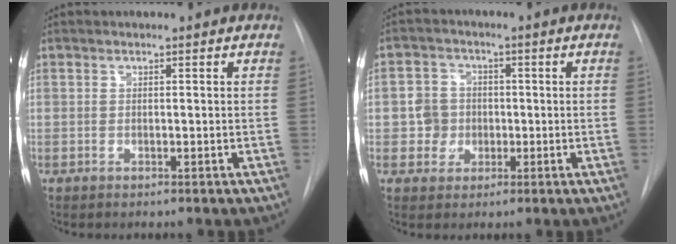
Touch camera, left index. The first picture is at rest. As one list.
[{"total": 4.7, "force": [-0.5, 4.6, 0.9], "torque": [-0.017, 0.018, -0.003]}]